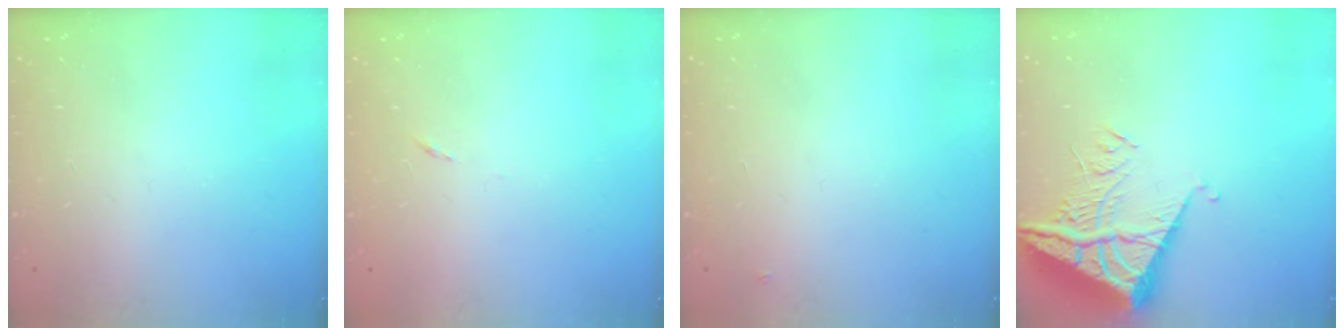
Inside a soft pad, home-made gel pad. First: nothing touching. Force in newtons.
{"total": 2.6, "press": 2.6, "slide": 0.4}
{"total": 2.6, "press": 2.6, "slide": 0.2}
{"total": 8.8, "press": 8.7, "slide": 0.8}